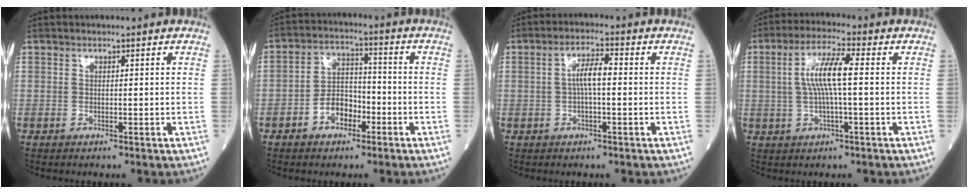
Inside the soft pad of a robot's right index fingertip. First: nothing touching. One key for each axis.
{"total": 6.2, "fx": -2.8, "fy": 3.8, "fz": 3.9, "tx": -0.070, "ty": 0.020, "tz": -0.054}
{"total": 4.1, "fx": 0.0, "fy": 0.9, "fz": 4.0, "tx": -0.076, "ty": 0.011, "tz": 0.000}
{"total": 7.0, "fx": 0.6, "fy": 0.6, "fz": 7.0, "tx": -0.142, "ty": 0.012, "tz": 0.009}